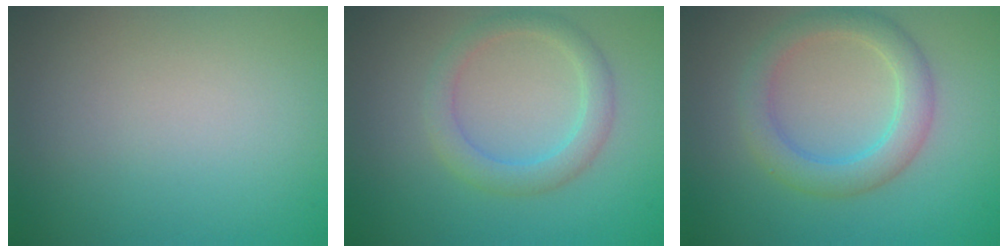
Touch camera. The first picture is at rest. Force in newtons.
{"total": 2.8, "press": 2.8, "slide": 0.2}
{"total": 3.7, "press": 3.7, "slide": 0.0}